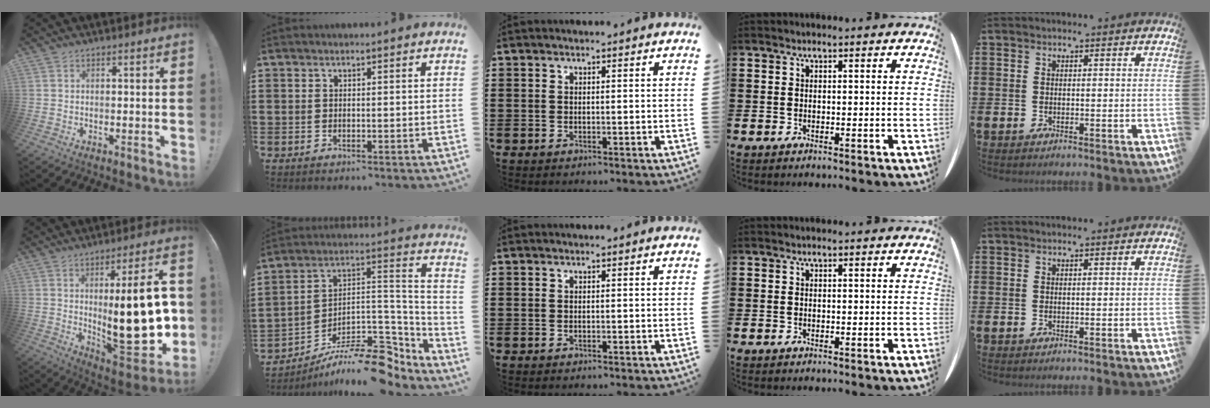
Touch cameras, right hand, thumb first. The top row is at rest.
{"thumb": {"total": 25.3, "force": [0.1, 8.1, 24.0], "torque": [-0.346, -0.022, 0.012]}, "index": {"total": 11.8, "force": [-8.7, 4.3, 6.8], "torque": [-0.096, 0.029, -0.155]}}